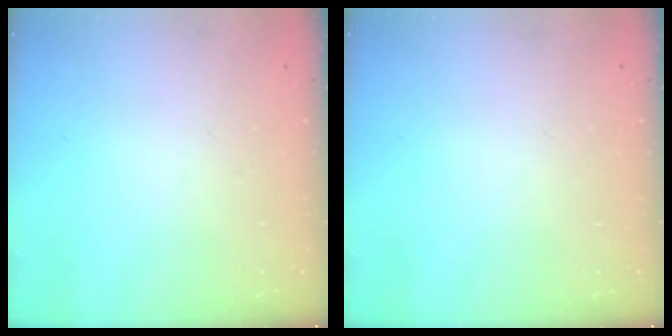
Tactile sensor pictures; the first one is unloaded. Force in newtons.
{"total": 0.0}